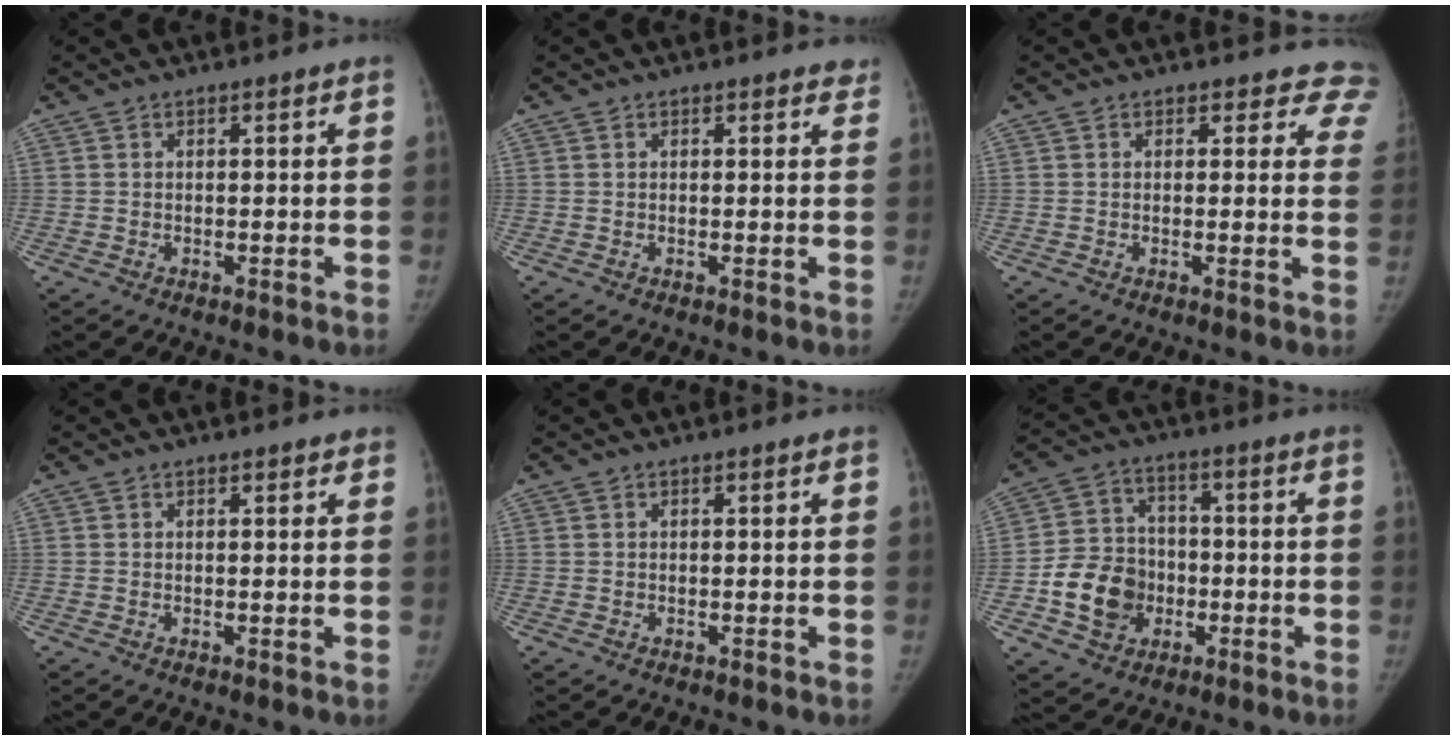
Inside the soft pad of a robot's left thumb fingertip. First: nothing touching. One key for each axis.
{"total": 1.6, "fx": 1.4, "fy": 0.8, "fz": 0.4, "tx": 0.012, "ty": -0.004, "tz": 0.004}
{"total": 7.2, "fx": 6.3, "fy": 3.6, "fz": 0.1, "tx": 0.059, "ty": -0.022, "tz": 0.031}
{"total": 0.8, "fx": 0.5, "fy": 0.4, "fz": 0.4, "tx": -0.001, "ty": -0.003, "tz": 0.003}
{"total": 0.0}
{"total": 12.7, "fx": -3.4, "fy": 10.7, "fz": 5.9, "tx": -0.069, "ty": 0.024, "tz": -0.058}